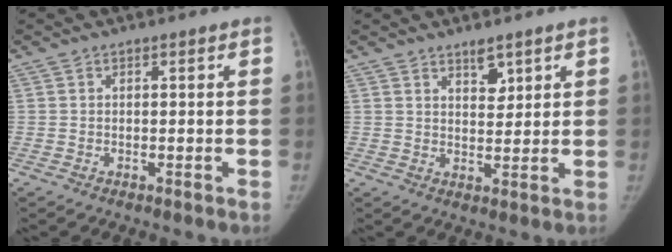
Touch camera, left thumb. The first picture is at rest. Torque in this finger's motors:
{"motor_torque": [0.31, 0.11, -0.22, 0.03, -0.02]}